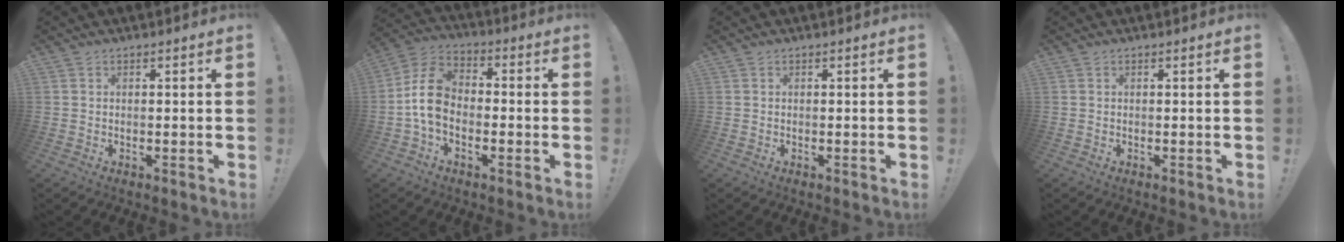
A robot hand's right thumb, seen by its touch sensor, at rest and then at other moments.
{"total": 11.2, "force": [-2.0, 7.7, 7.8], "torque": [-0.149, 0.025, -0.032]}
{"total": 0.0}
{"total": 0.0}